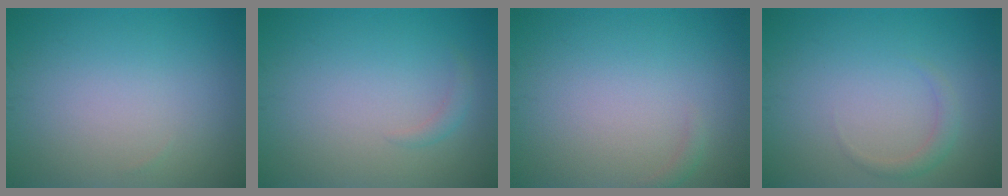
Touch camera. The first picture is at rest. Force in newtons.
{"total": 0.9, "press": 0.9, "slide": 0.1}
{"total": 0.6, "press": 0.6, "slide": 0.2}
{"total": 1.2, "press": 1.2, "slide": 0.0}